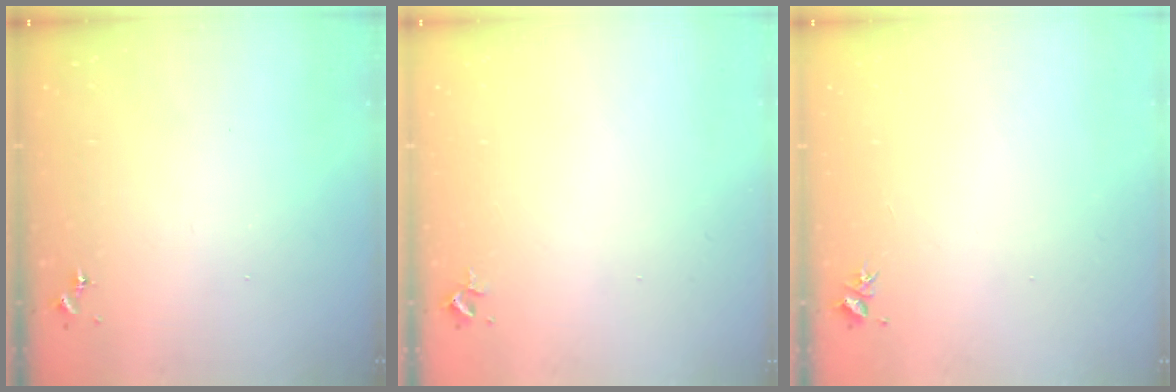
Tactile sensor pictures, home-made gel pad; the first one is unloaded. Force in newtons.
{"total": 2.2, "press": 2.2, "slide": 0.3}
{"total": 3.0, "press": 3.0, "slide": 0.4}